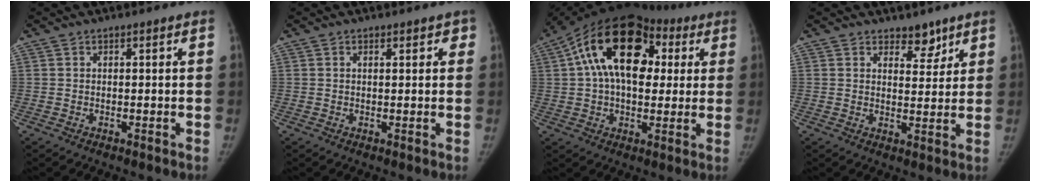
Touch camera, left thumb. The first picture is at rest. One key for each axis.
{"total": 1.7, "fx": 0.8, "fy": 0.9, "fz": 1.1, "tx": -0.002, "ty": -0.001, "tz": 0.008}
{"total": 21.4, "fx": 5.4, "fy": 13.3, "fz": 15.8, "tx": -0.259, "ty": 0.036, "tz": 0.079}
{"total": 4.2, "fx": 3.2, "fy": 2.2, "fz": 1.5, "tx": 0.010, "ty": -0.022, "tz": 0.049}